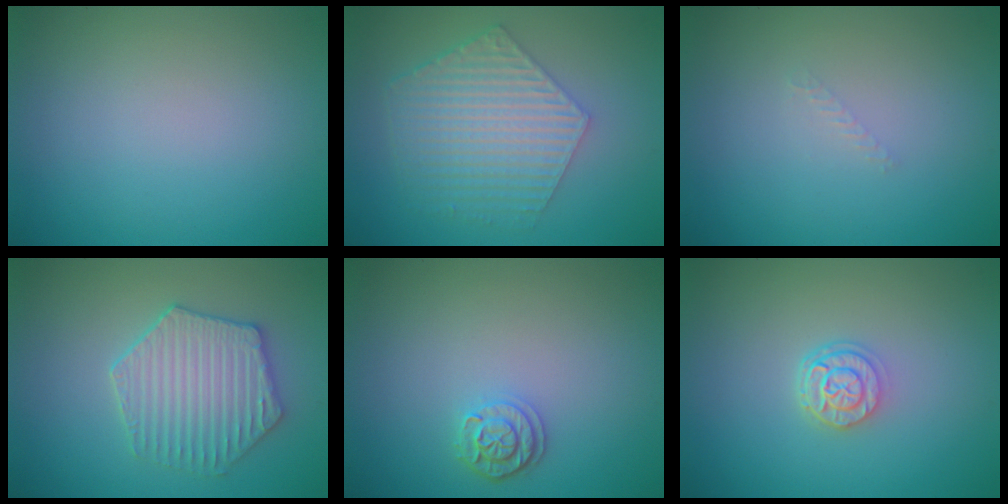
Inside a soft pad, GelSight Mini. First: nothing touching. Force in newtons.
{"total": 6.0, "press": 4.3, "slide": 4.1}
{"total": 0.6, "press": 0.6, "slide": 0.1}
{"total": 4.7, "press": 4.2, "slide": 2.1}
{"total": 2.1, "press": 1.9, "slide": 0.9}
{"total": 2.7, "press": 2.1, "slide": 1.7}